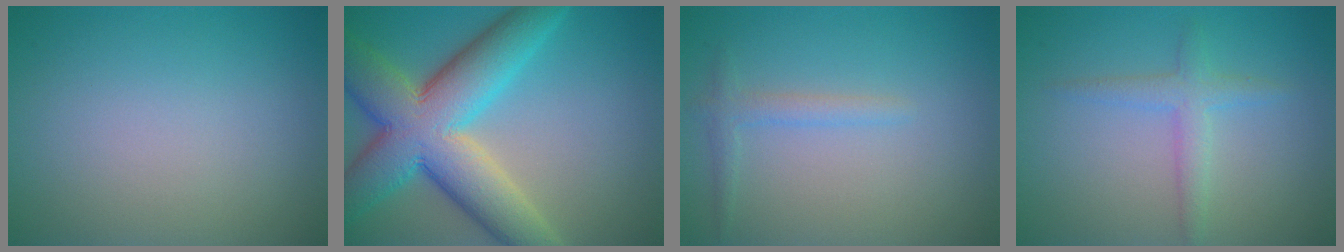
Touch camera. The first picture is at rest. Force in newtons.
{"total": 11.5, "press": 11.5, "slide": 0.3}
{"total": 1.5, "press": 1.5, "slide": 0.2}
{"total": 2.2, "press": 2.2, "slide": 0.0}